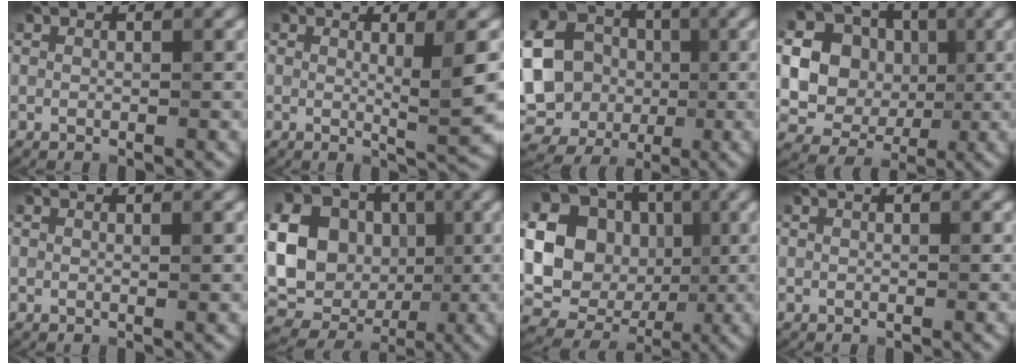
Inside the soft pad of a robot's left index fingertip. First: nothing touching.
{"total": 4.4, "force": [0.6, 0.7, 4.4], "torque": [-0.060, -0.006, 0.009]}
{"total": 23.0, "force": [0.0, 21.3, 8.7], "torque": [-0.216, 0.008, -0.053]}
{"total": 17.4, "force": [3.3, 15.8, 6.5], "torque": [-0.158, 0.017, 0.044]}
{"total": 0.5, "force": [0.2, 0.1, 0.5], "torque": [-0.006, -0.001, 0.000]}
{"total": 22.4, "force": [2.8, 19.6, 10.4], "torque": [-0.237, 0.021, 0.008]}
{"total": 19.7, "force": [3.2, 17.4, 8.7], "torque": [-0.195, 0.036, 0.025]}
{"total": 0.0}